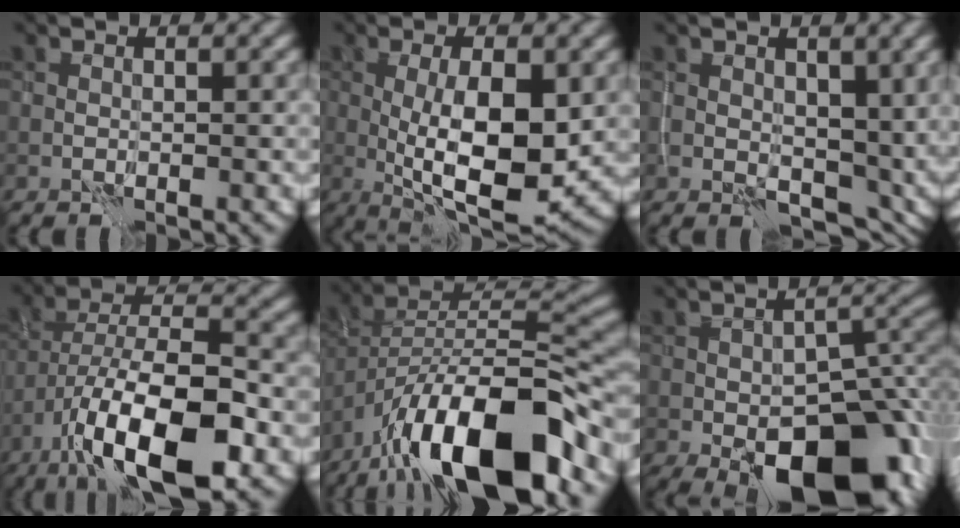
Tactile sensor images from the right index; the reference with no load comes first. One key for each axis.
{"total": 10.0, "fx": -1.1, "fy": 3.3, "fz": 9.4, "tx": -0.160, "ty": -0.010, "tz": -0.013}
{"total": 5.8, "fx": 0.6, "fy": 3.8, "fz": 4.3, "tx": -0.074, "ty": -0.014, "tz": 0.012}
{"total": 12.5, "fx": -6.1, "fy": 4.5, "fz": 10.0, "tx": -0.183, "ty": -0.002, "tz": -0.109}
{"total": 14.5, "fx": -9.5, "fy": 5.0, "fz": 9.8, "tx": -0.161, "ty": 0.000, "tz": -0.165}
{"total": 13.3, "fx": -6.3, "fy": 6.5, "fz": 9.7, "tx": -0.128, "ty": -0.016, "tz": -0.091}